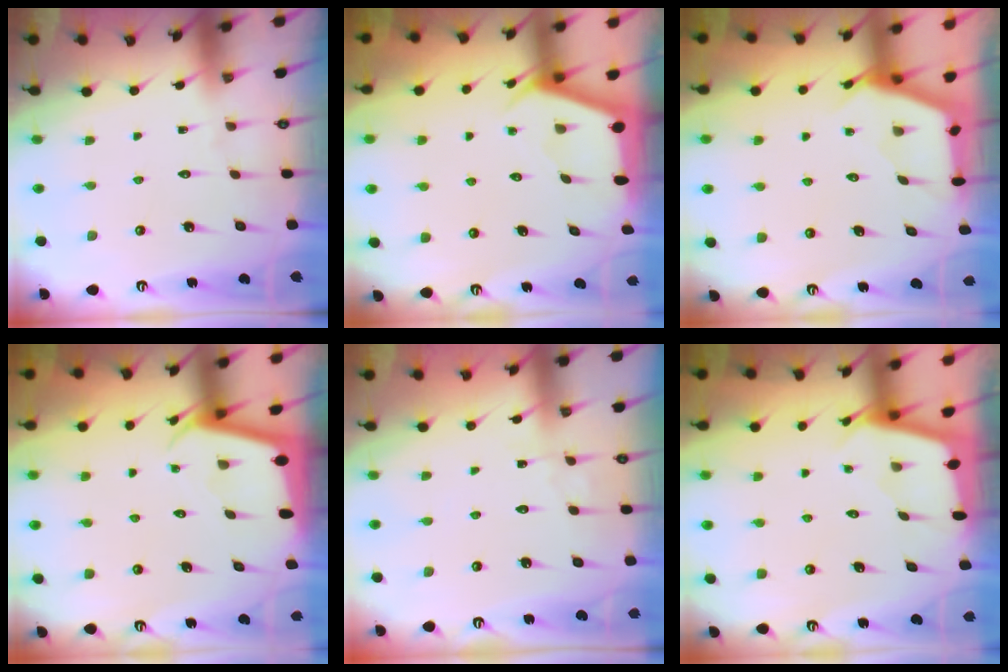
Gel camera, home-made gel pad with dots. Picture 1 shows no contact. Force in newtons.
{"total": 2.3, "press": 2.3, "slide": 0.3}
{"total": 2.9, "press": 2.9, "slide": 0.3}
{"total": 1.9, "press": 1.9, "slide": 0.1}
{"total": 3.3, "press": 3.3, "slide": 0.3}
{"total": 1.7, "press": 1.7, "slide": 0.0}